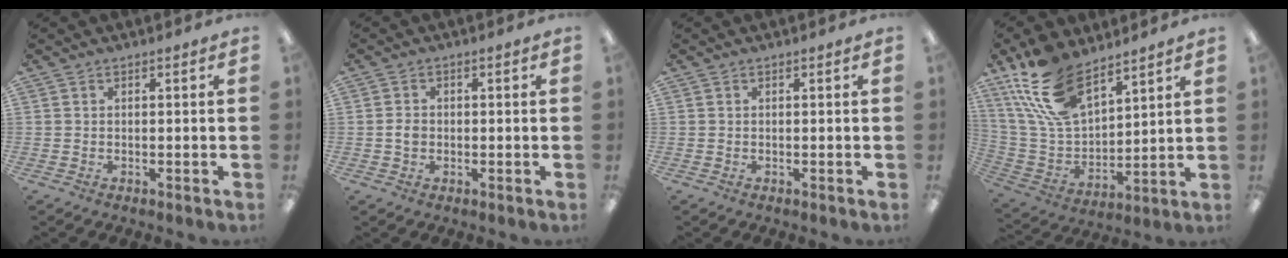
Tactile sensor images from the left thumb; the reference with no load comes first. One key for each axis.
{"total": 2.2, "fx": -0.2, "fy": 1.7, "fz": 1.4, "tx": -0.027, "ty": 0.005, "tz": -0.005}
{"total": 0.0}
{"total": 19.6, "fx": 12.6, "fy": 9.8, "fz": 11.4, "tx": -0.250, "ty": -0.051, "tz": 0.234}